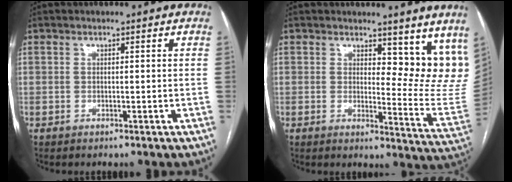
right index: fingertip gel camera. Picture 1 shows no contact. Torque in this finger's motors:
{"motor_torque": [0.07, 0.20, 0.01, 0.00]}